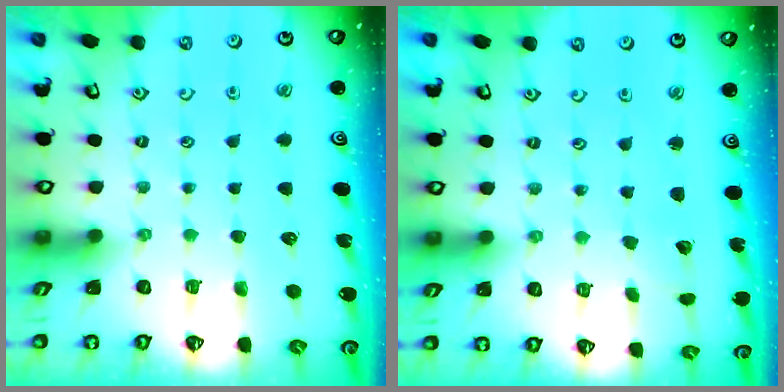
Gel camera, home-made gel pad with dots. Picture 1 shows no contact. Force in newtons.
{"total": 2.5, "press": 2.5, "slide": 0.3}